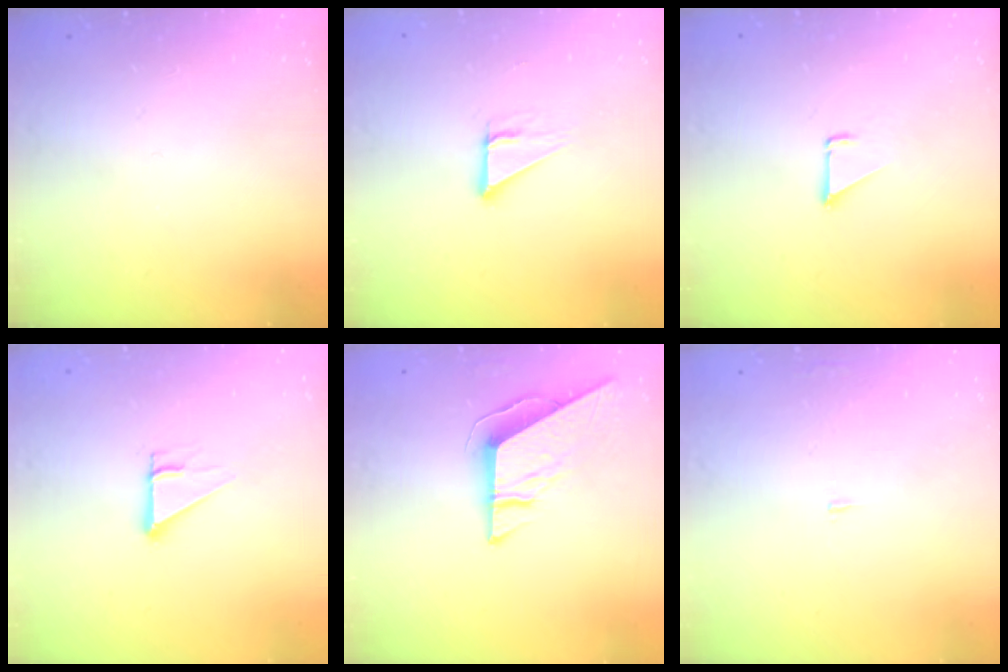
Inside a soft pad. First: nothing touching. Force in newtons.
{"total": 4.0, "press": 4.0, "slide": 0.2}
{"total": 1.1, "press": 1.1, "slide": 0.1}
{"total": 2.7, "press": 2.7, "slide": 0.1}
{"total": 9.0, "press": 9.0, "slide": 0.4}
{"total": 2.5, "press": 2.5, "slide": 0.2}